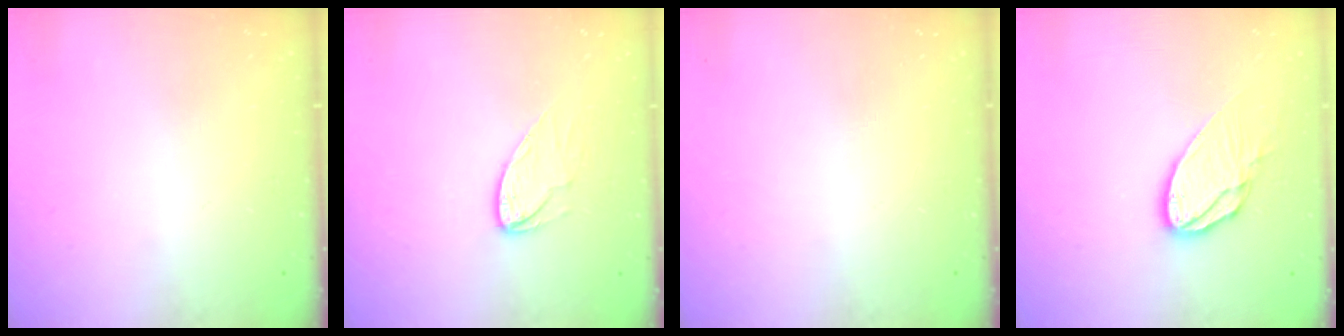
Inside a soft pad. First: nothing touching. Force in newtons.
{"total": 7.0, "press": 7.0, "slide": 0.3}
{"total": 0.0}
{"total": 11.5, "press": 11.5, "slide": 0.5}